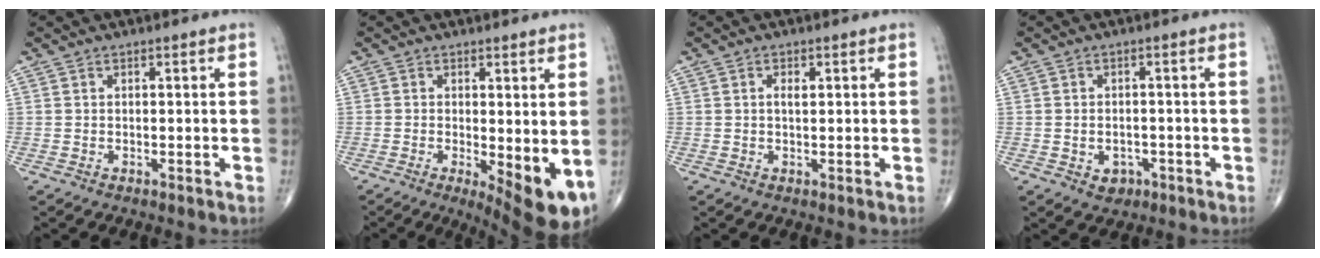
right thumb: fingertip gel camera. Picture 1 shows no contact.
{"total": 10.0, "force": [-1.7, 3.3, 9.3], "torque": [-0.127, -0.024, -0.017]}
{"total": 1.7, "force": [0.4, 0.8, 1.4], "torque": [-0.022, 0.001, 0.005]}
{"total": 3.6, "force": [-1.4, 2.9, 1.7], "torque": [-0.010, 0.009, -0.011]}